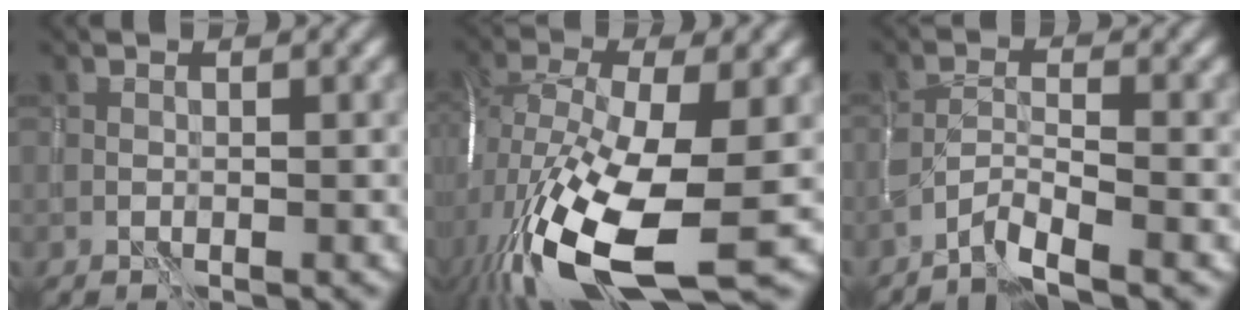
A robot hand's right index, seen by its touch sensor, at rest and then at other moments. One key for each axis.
{"total": 16.8, "fx": -5.1, "fy": 7.1, "fz": 14.4, "tx": -0.307, "ty": -0.041, "tz": -0.082}
{"total": 3.3, "fx": -2.5, "fy": 0.5, "fz": 2.1, "tx": -0.040, "ty": 0.001, "tz": -0.056}